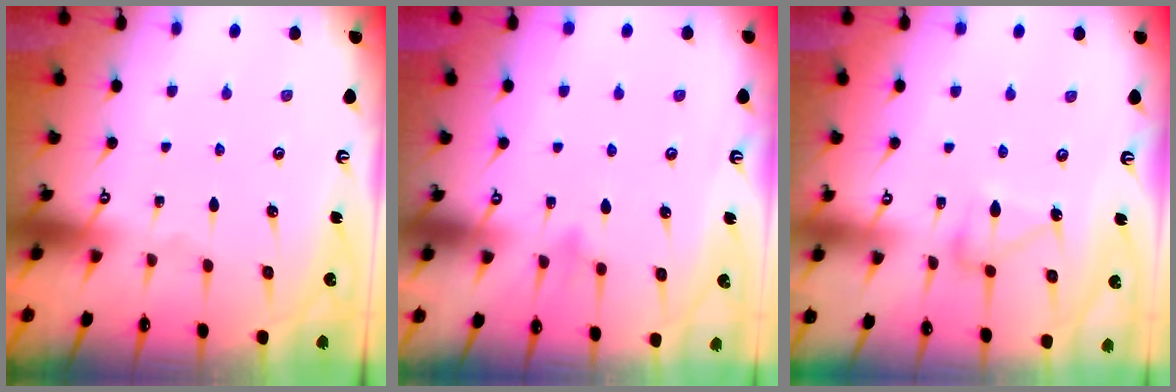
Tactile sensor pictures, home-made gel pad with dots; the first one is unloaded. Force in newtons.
{"total": 5.7, "press": 5.5, "slide": 1.4}
{"total": 9.8, "press": 9.8, "slide": 0.2}